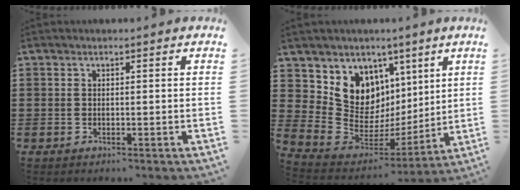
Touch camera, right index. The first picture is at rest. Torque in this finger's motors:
{"motor_torque": [1.12, 1.02, 0.58, 0.14]}